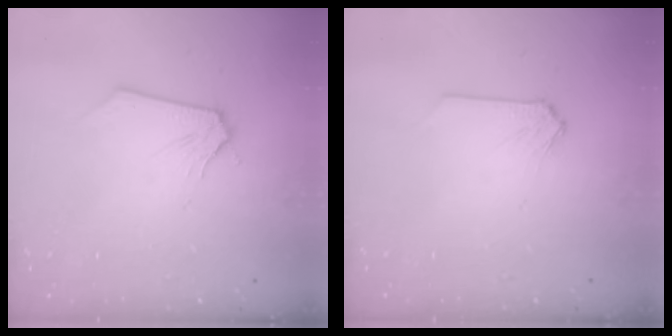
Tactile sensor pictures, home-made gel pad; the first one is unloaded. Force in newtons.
{"total": 0.0}